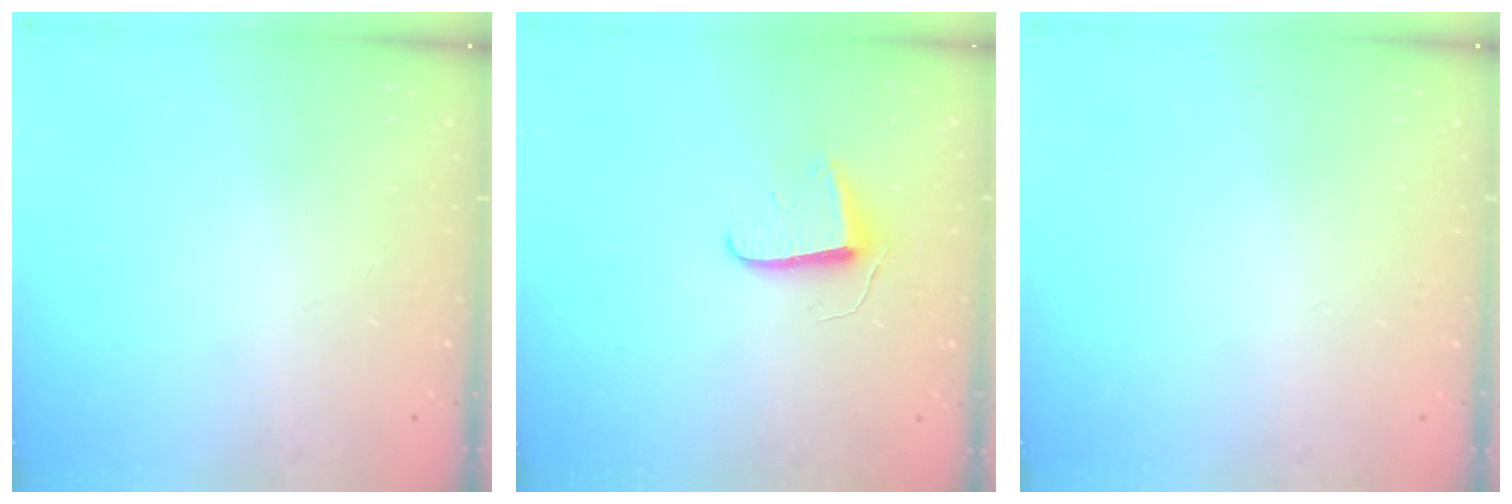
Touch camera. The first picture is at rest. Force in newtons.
{"total": 7.1, "press": 7.1, "slide": 0.5}
{"total": 0.0}